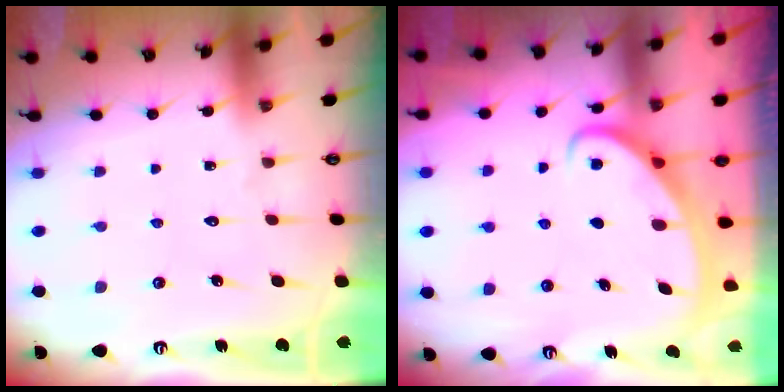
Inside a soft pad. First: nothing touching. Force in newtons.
{"total": 2.9, "press": 2.8, "slide": 0.3}